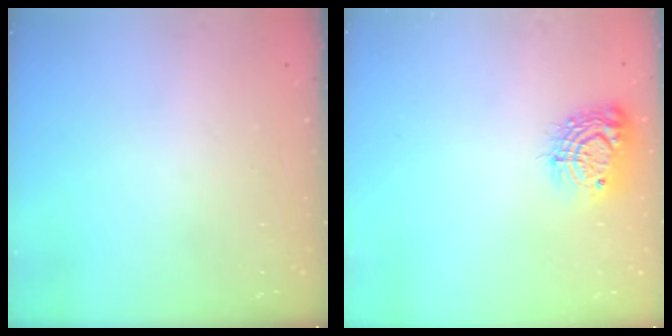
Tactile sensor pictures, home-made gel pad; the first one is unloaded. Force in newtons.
{"total": 11.1, "press": 11.1, "slide": 0.8}